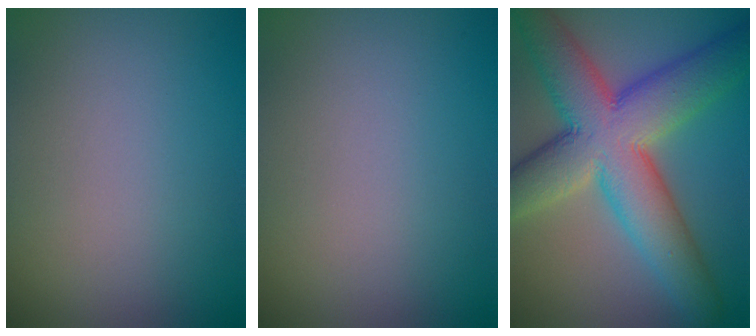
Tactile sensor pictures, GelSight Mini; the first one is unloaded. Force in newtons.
{"total": 0.0}
{"total": 12.1, "press": 12.1, "slide": 0.6}